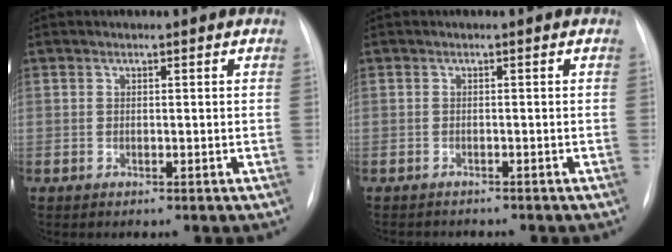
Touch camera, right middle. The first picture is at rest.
{"total": 2.8, "force": [-2.6, 0.7, 0.5], "torque": [-0.003, -0.006, -0.034]}